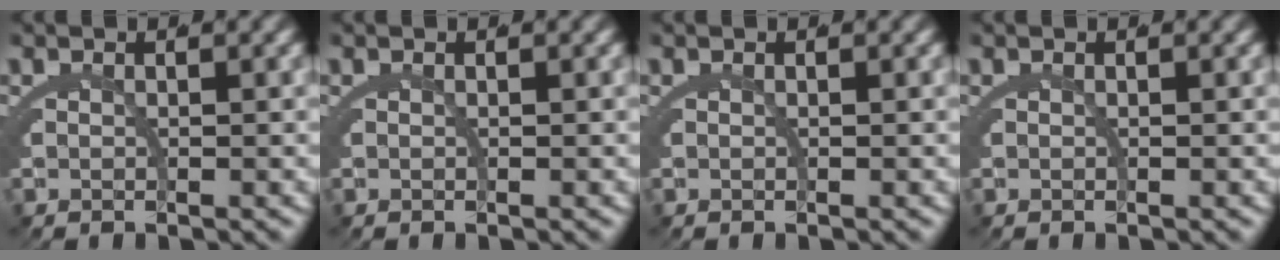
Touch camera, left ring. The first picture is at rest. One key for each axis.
{"total": 0.0}
{"total": 0.0}
{"total": 0.0}